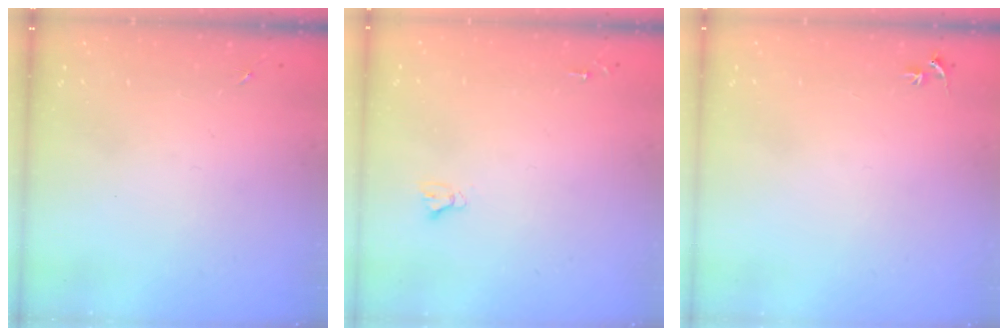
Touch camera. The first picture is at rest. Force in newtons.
{"total": 2.5, "press": 2.5, "slide": 0.2}
{"total": 2.3, "press": 2.3, "slide": 0.2}